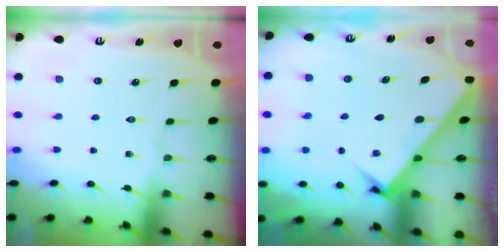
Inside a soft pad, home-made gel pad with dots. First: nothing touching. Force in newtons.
{"total": 2.9, "press": 2.8, "slide": 0.2}